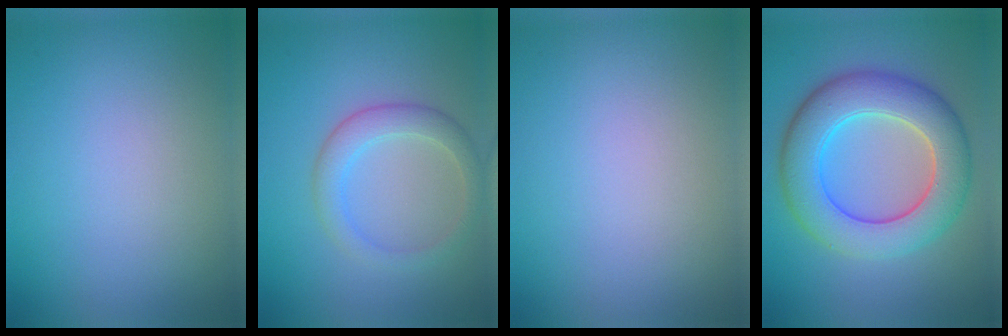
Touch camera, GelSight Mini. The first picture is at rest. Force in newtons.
{"total": 3.0, "press": 3.0, "slide": 0.0}
{"total": 0.0}
{"total": 8.6, "press": 8.6, "slide": 0.1}